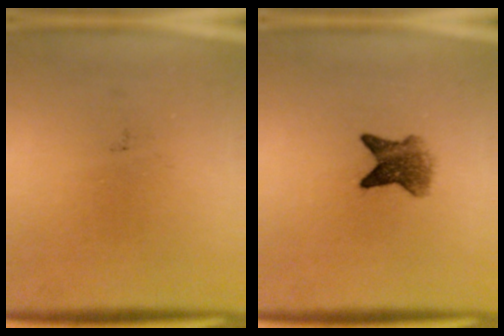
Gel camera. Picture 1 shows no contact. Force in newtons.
{"total": 5.0}